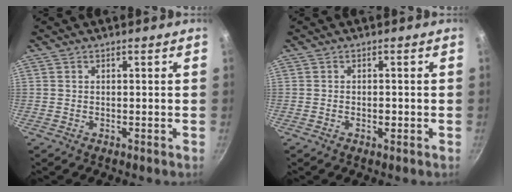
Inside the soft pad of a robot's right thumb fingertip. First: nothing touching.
{"total": 1.3, "force": [-0.4, 0.8, 1.0], "torque": [-0.015, 0.002, -0.006]}